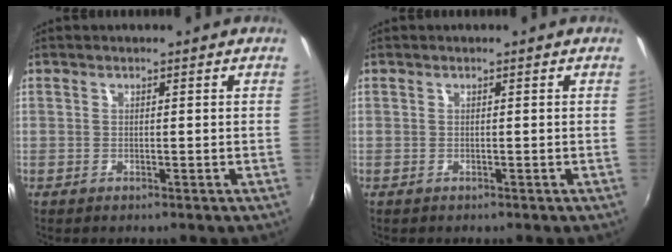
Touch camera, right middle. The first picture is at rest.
{"total": 0.0}